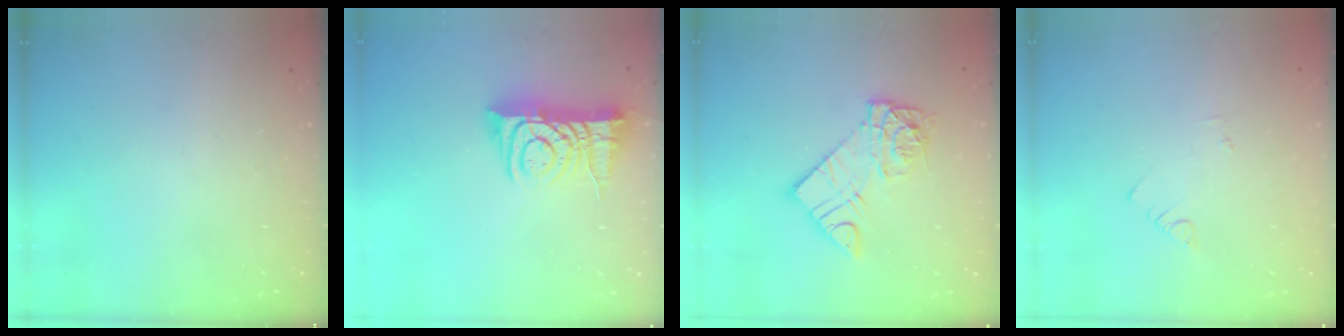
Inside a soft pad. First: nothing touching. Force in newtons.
{"total": 10.7, "press": 10.6, "slide": 1.2}
{"total": 11.0, "press": 10.9, "slide": 1.0}
{"total": 1.1, "press": 1.1, "slide": 0.3}